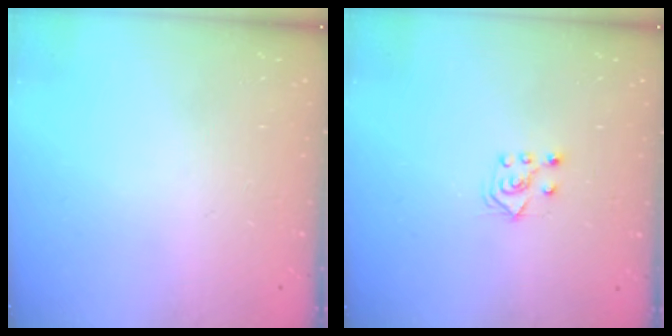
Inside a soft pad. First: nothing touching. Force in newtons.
{"total": 5.7, "press": 5.7, "slide": 0.8}